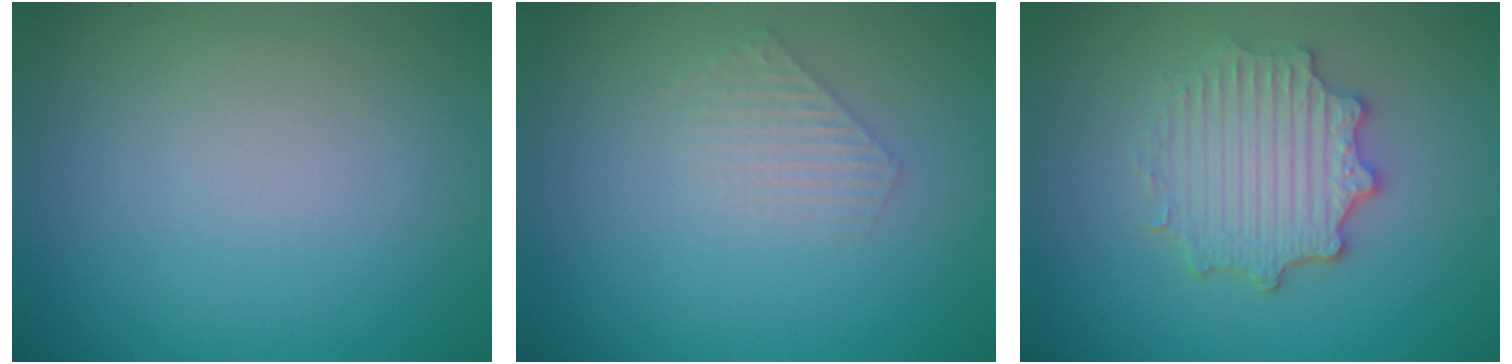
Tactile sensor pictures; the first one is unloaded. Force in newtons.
{"total": 1.5, "press": 1.5, "slide": 0.3}
{"total": 4.4, "press": 3.6, "slide": 2.5}